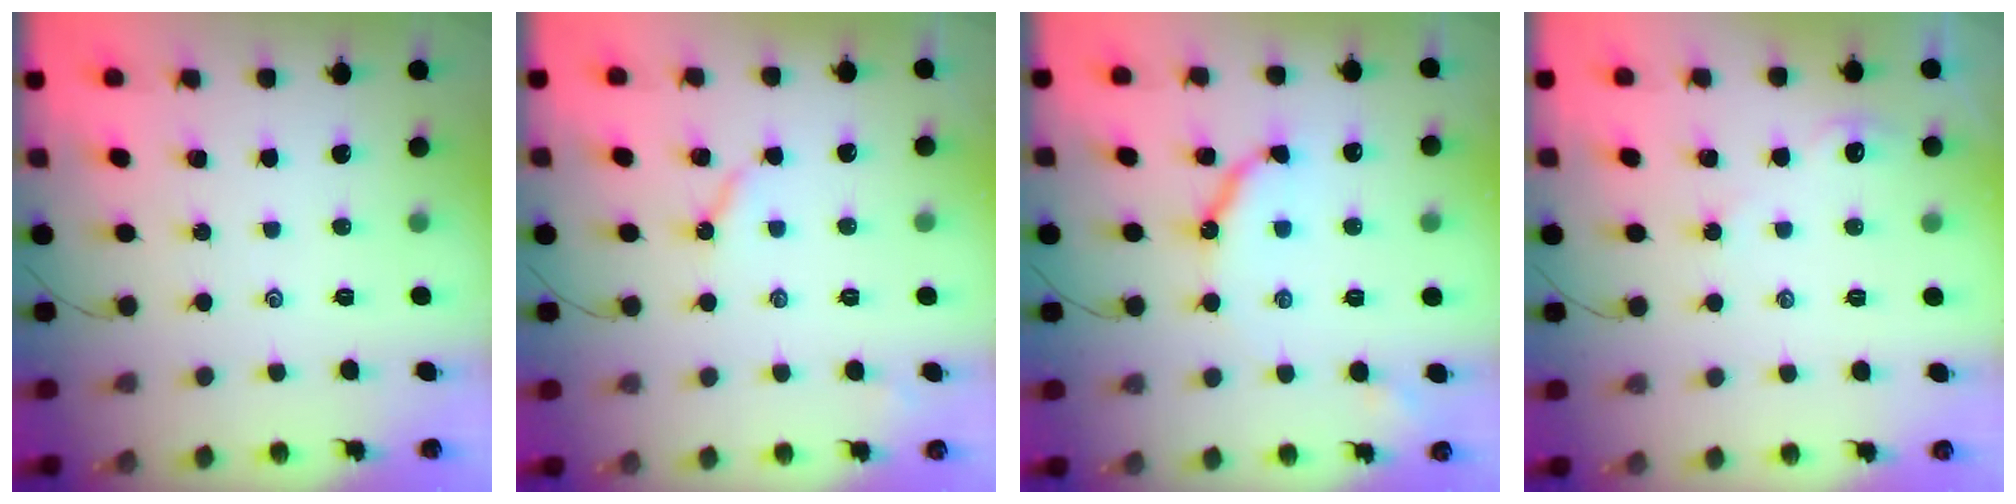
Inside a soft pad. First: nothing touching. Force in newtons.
{"total": 3.7, "press": 3.7, "slide": 0.4}
{"total": 9.2, "press": 9.1, "slide": 0.9}
{"total": 1.9, "press": 1.8, "slide": 0.3}